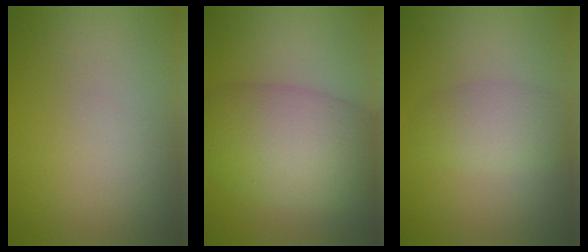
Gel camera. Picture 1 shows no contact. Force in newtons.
{"total": 8.6, "press": 8.6, "slide": 0.2}
{"total": 2.8, "press": 2.8, "slide": 0.2}